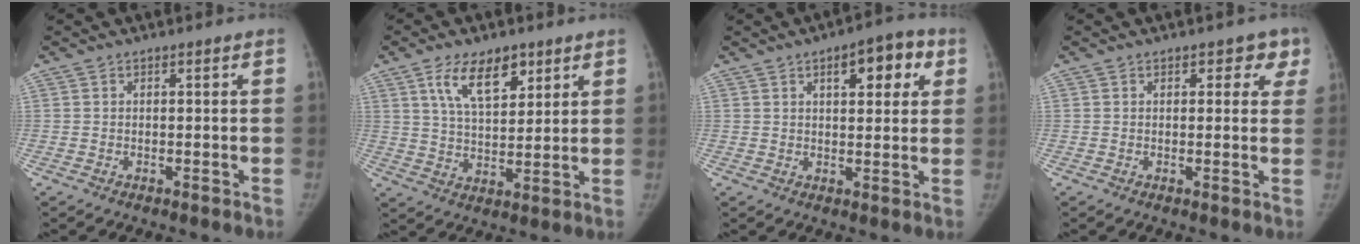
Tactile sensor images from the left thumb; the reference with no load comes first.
{"total": 10.2, "force": [5.6, 5.1, 6.9], "torque": [-0.094, -0.027, 0.104]}
{"total": 8.9, "force": [3.8, 4.1, 6.9], "torque": [-0.060, 0.000, 0.046]}
{"total": 4.1, "force": [2.3, 2.7, 2.2], "torque": [0.021, -0.004, 0.018]}